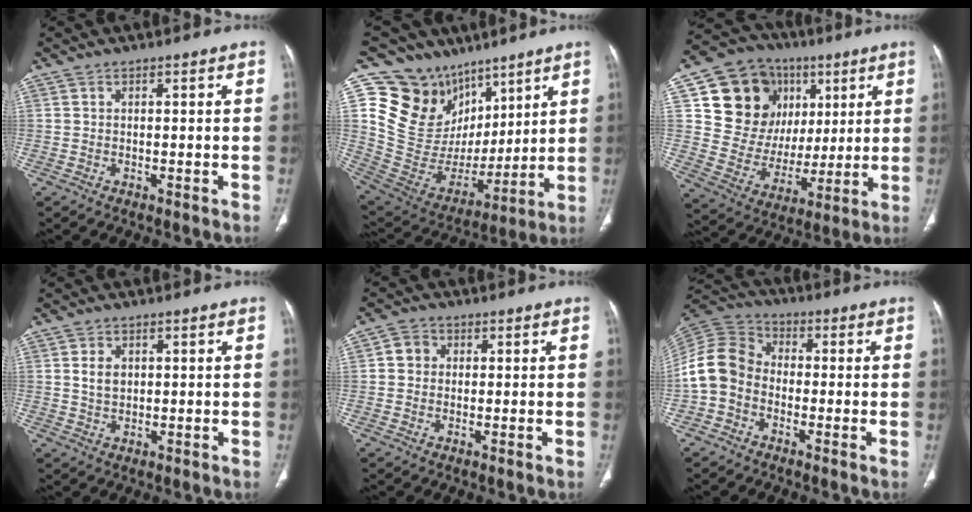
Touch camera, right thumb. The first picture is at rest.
{"total": 20.3, "force": [11.3, 15.4, 6.9], "torque": [-0.075, -0.031, 0.227]}
{"total": 21.2, "force": [7.1, 17.4, 9.7], "torque": [-0.113, 0.017, 0.143]}
{"total": 3.3, "force": [0.9, 2.4, 2.1], "torque": [-0.023, -0.005, 0.019]}
{"total": 3.5, "force": [0.5, 3.2, 1.3], "torque": [-0.006, 0.006, 0.007]}
{"total": 10.7, "force": [-2.3, 8.6, 5.8], "torque": [-0.112, 0.035, -0.058]}